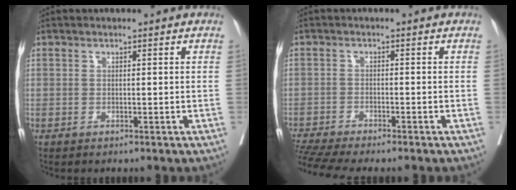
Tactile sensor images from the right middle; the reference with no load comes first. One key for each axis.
{"total": 9.2, "fx": -8.0, "fy": 0.2, "fz": 4.4, "tx": -0.070, "ty": -0.009, "tz": -0.131}